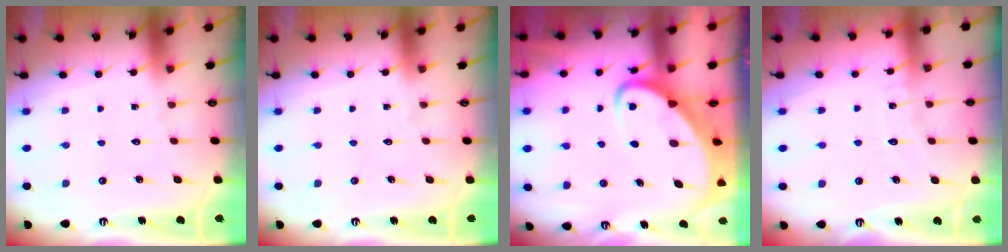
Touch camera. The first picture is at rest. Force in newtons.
{"total": 0.0}
{"total": 5.7, "press": 5.6, "slide": 0.6}
{"total": 3.9, "press": 3.9, "slide": 0.5}